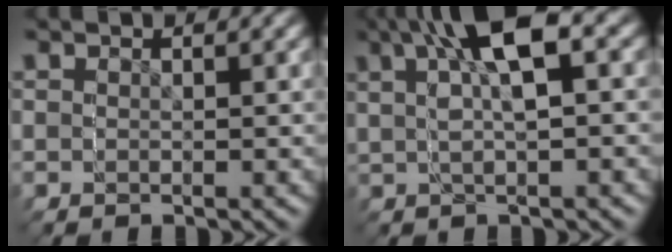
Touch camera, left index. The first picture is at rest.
{"total": 3.9, "force": [2.1, 1.0, 3.1], "torque": [-0.064, 0.016, 0.026]}